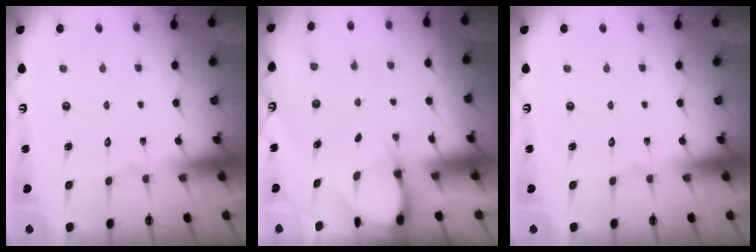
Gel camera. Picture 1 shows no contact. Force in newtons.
{"total": 3.2, "press": 3.2, "slide": 0.3}
{"total": 0.0}